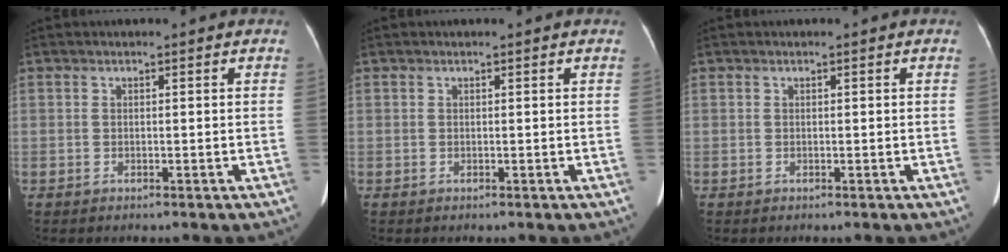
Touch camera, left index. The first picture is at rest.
{"total": 0.0}
{"total": 0.0}